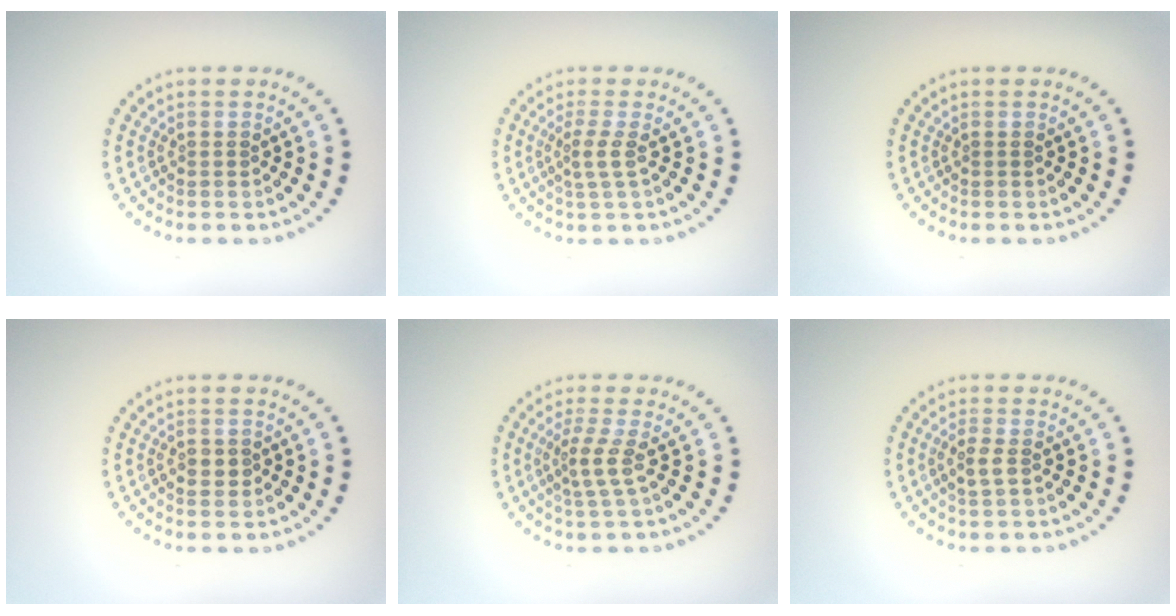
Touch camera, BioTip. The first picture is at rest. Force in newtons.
{"total": 1.8, "press": 1.3, "slide": 1.2}
{"total": 0.0}
{"total": 1.5, "press": 1.5, "slide": 0.1}
{"total": 2.2, "press": 1.4, "slide": 1.6}
{"total": 1.5, "press": 1.4, "slide": 0.5}